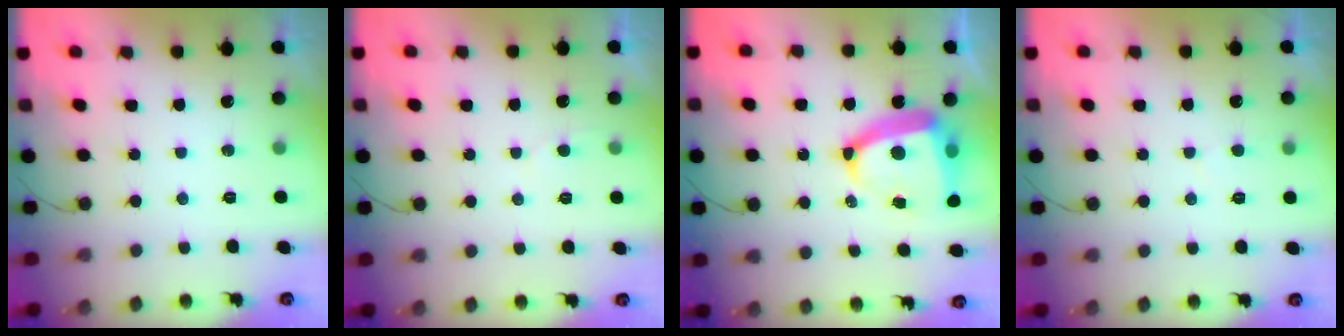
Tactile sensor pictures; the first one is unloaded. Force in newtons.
{"total": 2.6, "press": 2.6, "slide": 0.2}
{"total": 13.8, "press": 13.7, "slide": 2.0}
{"total": 2.2, "press": 2.2, "slide": 0.3}